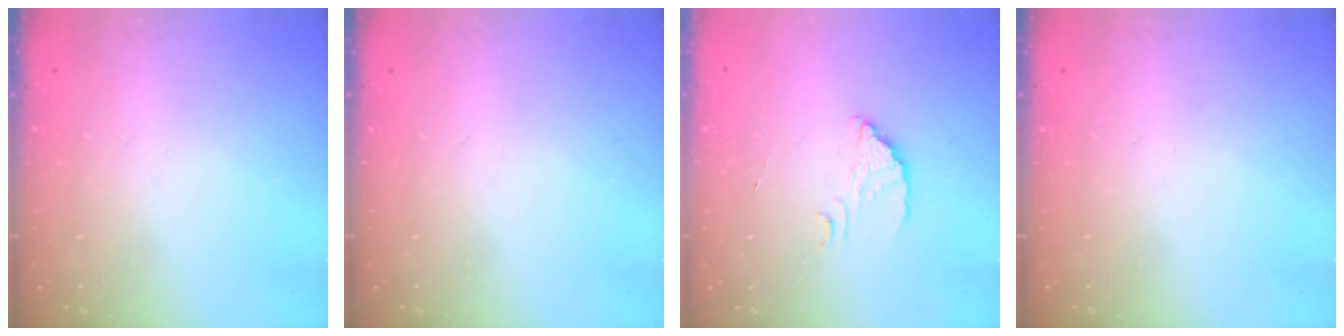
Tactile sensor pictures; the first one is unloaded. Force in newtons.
{"total": 0.0}
{"total": 2.6, "press": 2.6, "slide": 0.1}
{"total": 0.0}